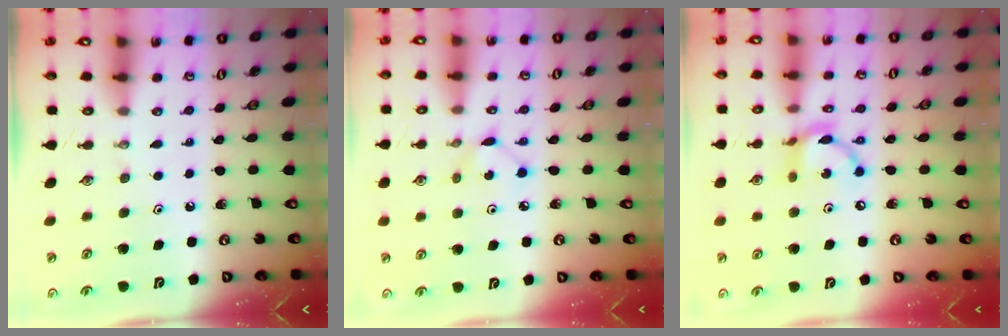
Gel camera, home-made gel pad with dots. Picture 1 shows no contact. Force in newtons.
{"total": 5.4, "press": 5.3, "slide": 0.5}
{"total": 11.0, "press": 11.0, "slide": 0.7}